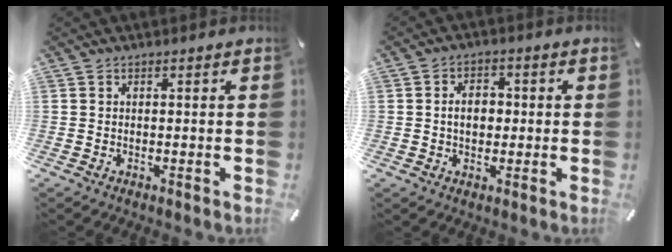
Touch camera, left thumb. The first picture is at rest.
{"total": 5.2, "force": [-0.1, 3.9, 3.5], "torque": [-0.054, 0.002, -0.006]}